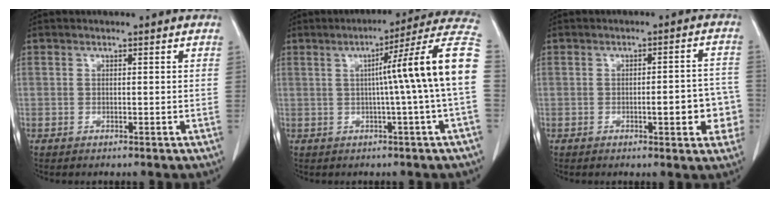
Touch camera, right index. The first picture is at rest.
{"total": 14.5, "force": [0.5, -2.2, 14.4], "torque": [-0.181, 0.020, -0.001]}
{"total": 7.3, "force": [-2.1, 1.8, 6.7], "torque": [-0.074, 0.018, -0.024]}